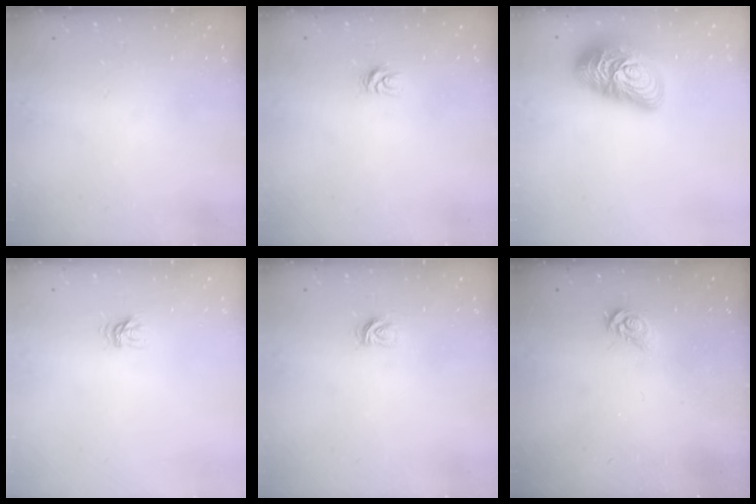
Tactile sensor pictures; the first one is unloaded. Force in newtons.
{"total": 4.0, "press": 4.0, "slide": 0.2}
{"total": 18.6, "press": 18.6, "slide": 1.2}
{"total": 3.8, "press": 3.8, "slide": 0.5}
{"total": 3.5, "press": 3.4, "slide": 0.3}
{"total": 3.8, "press": 3.8, "slide": 0.4}